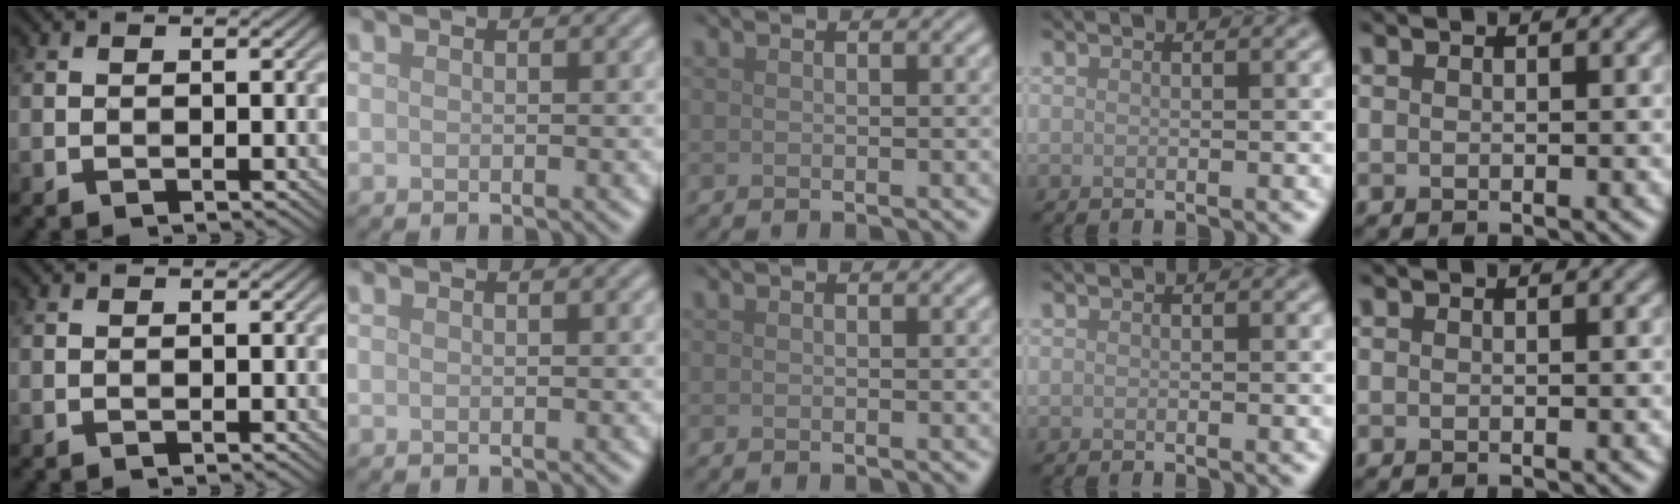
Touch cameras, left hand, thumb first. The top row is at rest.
{}